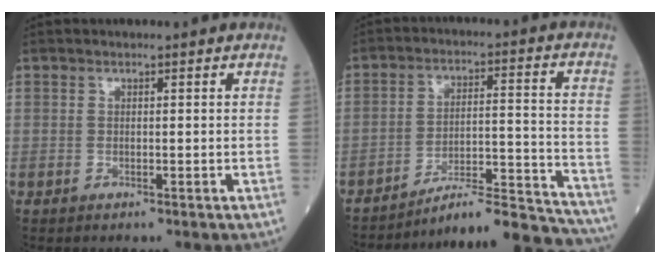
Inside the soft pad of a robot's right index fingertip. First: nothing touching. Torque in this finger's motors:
{"motor_torque": [0.27, -1.33, 0.04, 0.01]}